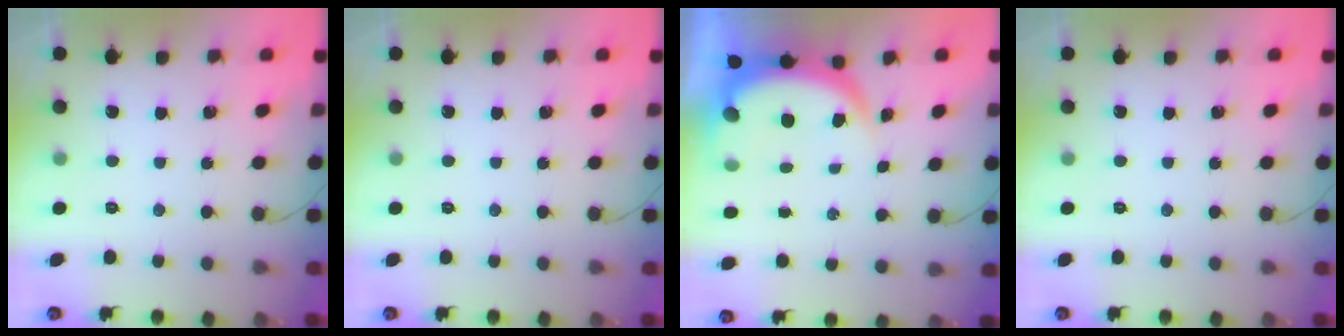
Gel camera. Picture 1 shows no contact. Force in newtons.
{"total": 0.0}
{"total": 5.8, "press": 5.7, "slide": 0.8}
{"total": 0.0}